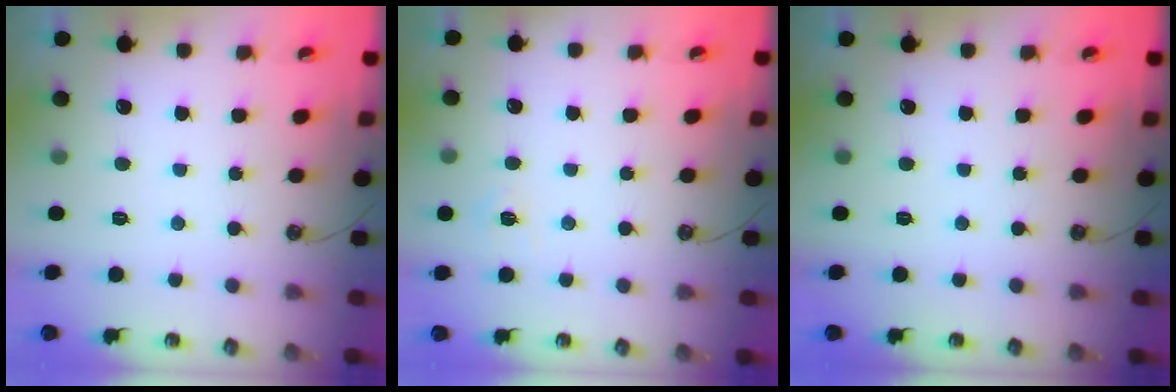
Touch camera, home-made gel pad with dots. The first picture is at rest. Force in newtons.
{"total": 3.7, "press": 3.7, "slide": 0.3}
{"total": 0.0}